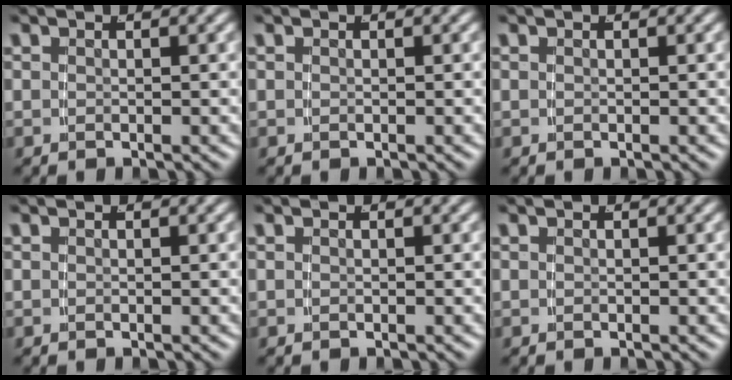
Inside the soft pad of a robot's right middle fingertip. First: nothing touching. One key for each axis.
{"total": 0.0}
{"total": 0.0}
{"total": 0.0}
{"total": 0.0}
{"total": 0.0}